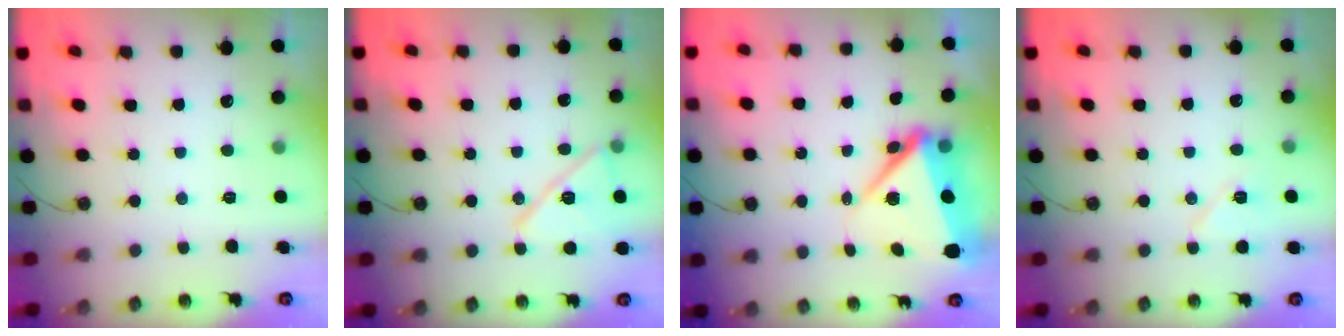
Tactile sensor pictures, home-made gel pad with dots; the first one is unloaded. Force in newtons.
{"total": 15.1, "press": 14.9, "slide": 2.7}
{"total": 10.0, "press": 9.9, "slide": 1.6}
{"total": 6.9, "press": 6.9, "slide": 0.9}